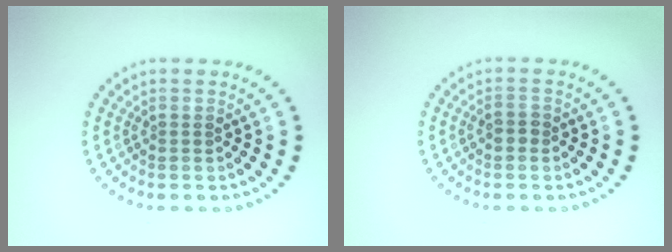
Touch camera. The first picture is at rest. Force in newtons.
{"total": 1.2, "press": 1.1, "slide": 0.4}